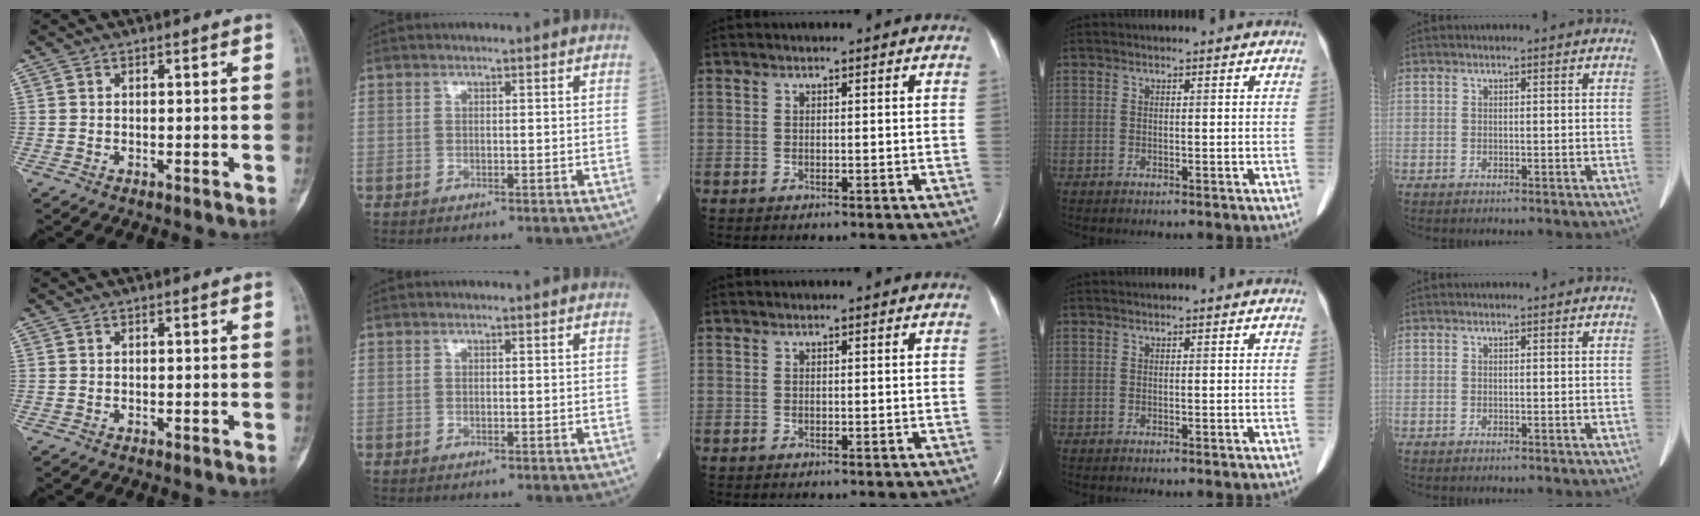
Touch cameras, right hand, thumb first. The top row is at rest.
{}